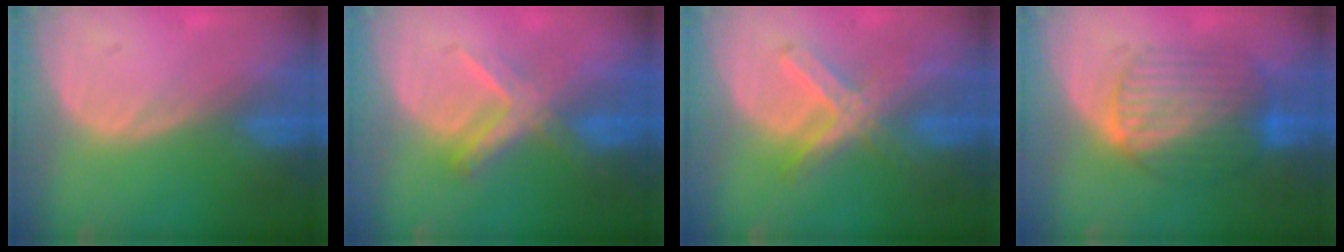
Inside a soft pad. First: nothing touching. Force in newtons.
{"total": 5.5, "press": 5.4, "slide": 1.1}
{"total": 7.0, "press": 6.2, "slide": 3.2}
{"total": 8.4, "press": 8.4, "slide": 0.5}